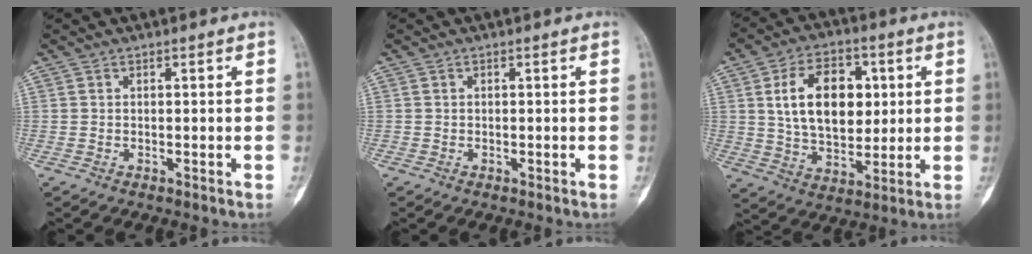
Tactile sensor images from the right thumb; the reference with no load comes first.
{"total": 0.0}
{"total": 15.7, "force": [3.3, 10.2, 11.5], "torque": [-0.155, -0.007, 0.061]}